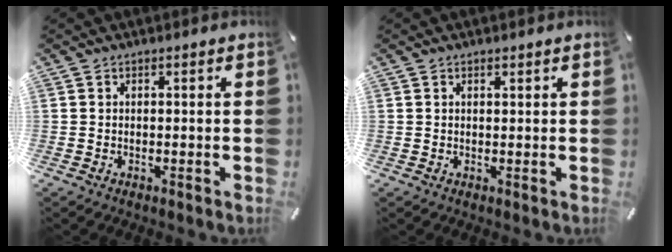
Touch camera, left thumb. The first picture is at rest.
{"total": 0.5, "force": [0.3, 0.3, 0.3], "torque": [-0.007, 0.002, 0.006]}